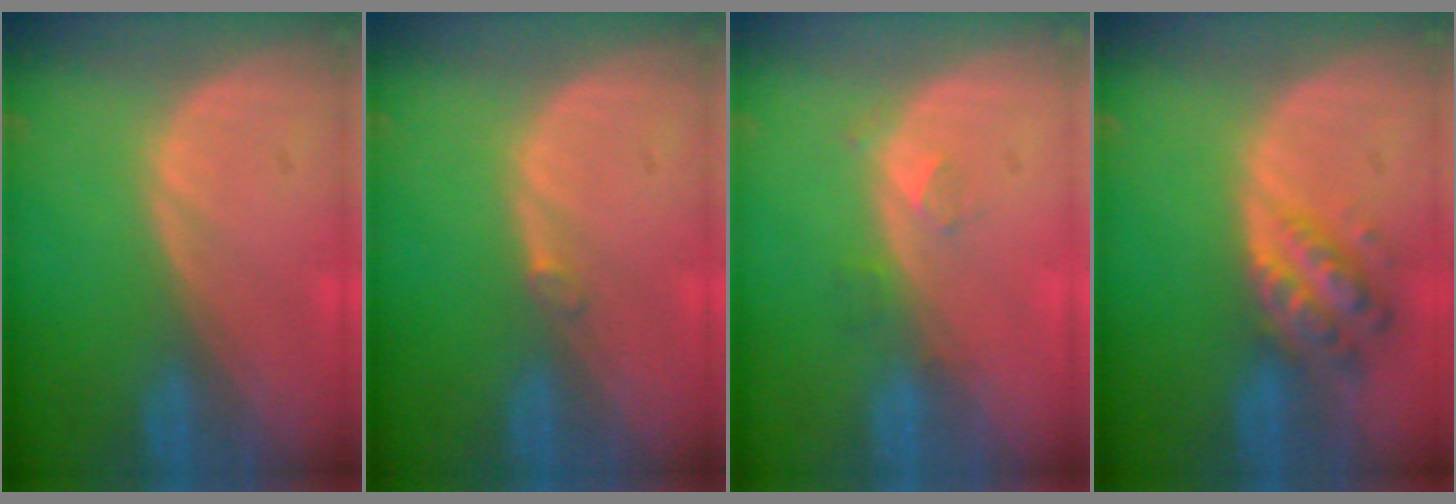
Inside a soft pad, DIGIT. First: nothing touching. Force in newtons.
{"total": 0.7, "press": 0.7, "slide": 0.2}
{"total": 2.3, "press": 2.0, "slide": 1.1}
{"total": 6.2, "press": 5.6, "slide": 2.6}